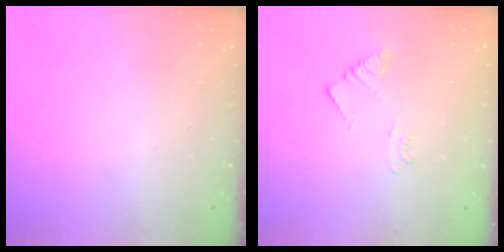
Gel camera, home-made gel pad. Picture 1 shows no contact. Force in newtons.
{"total": 2.0, "press": 2.0, "slide": 0.3}